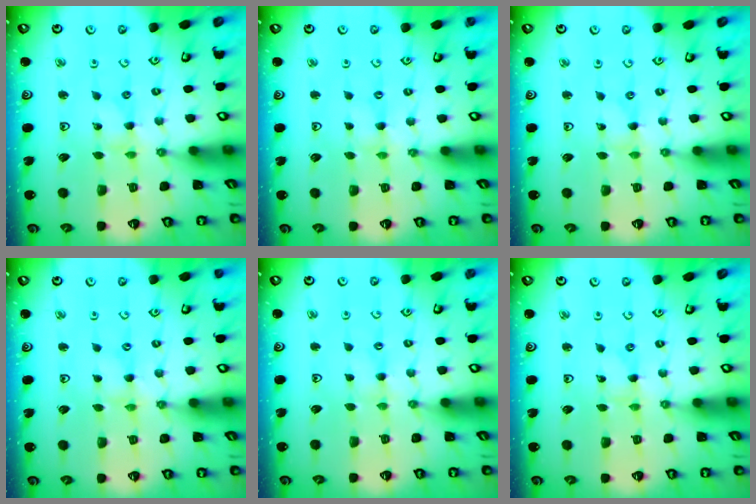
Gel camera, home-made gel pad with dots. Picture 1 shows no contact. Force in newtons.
{"total": 0.0}
{"total": 0.0}
{"total": 1.1, "press": 1.1, "slide": 0.1}
{"total": 1.8, "press": 1.8, "slide": 0.4}
{"total": 0.0}